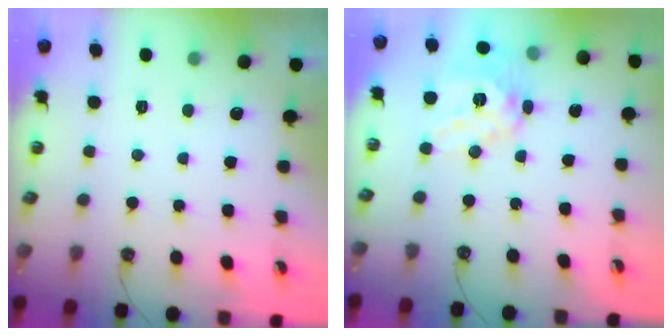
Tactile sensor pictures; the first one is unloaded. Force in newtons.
{"total": 13.7, "press": 13.5, "slide": 2.4}